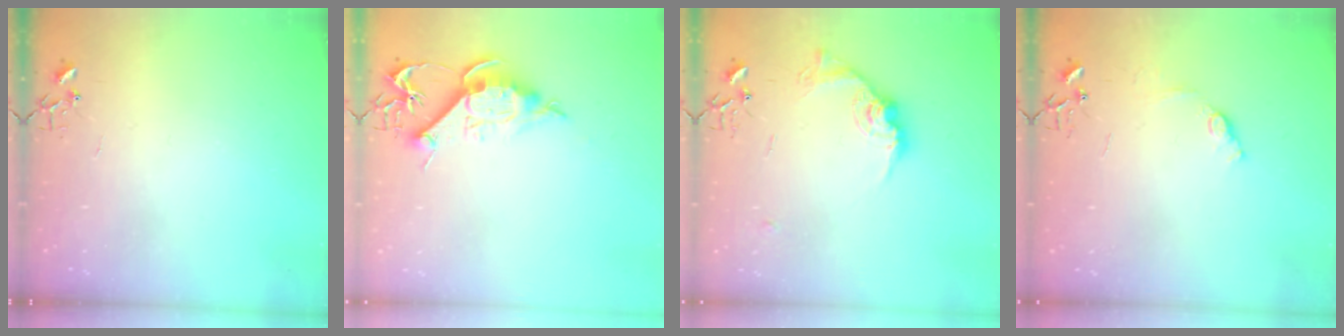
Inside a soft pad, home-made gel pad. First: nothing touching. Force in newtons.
{"total": 10.6, "press": 10.6, "slide": 0.4}
{"total": 13.4, "press": 13.3, "slide": 0.8}
{"total": 7.2, "press": 7.1, "slide": 0.8}